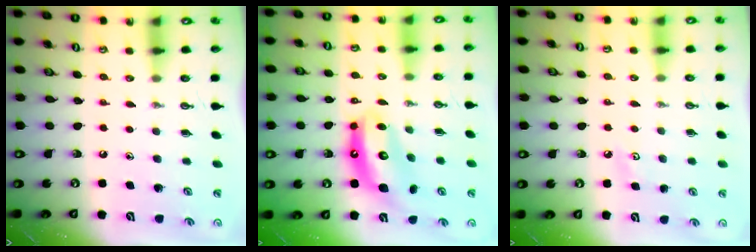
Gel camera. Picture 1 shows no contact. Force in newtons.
{"total": 12.2, "press": 12.2, "slide": 1.1}
{"total": 3.4, "press": 3.4, "slide": 0.5}